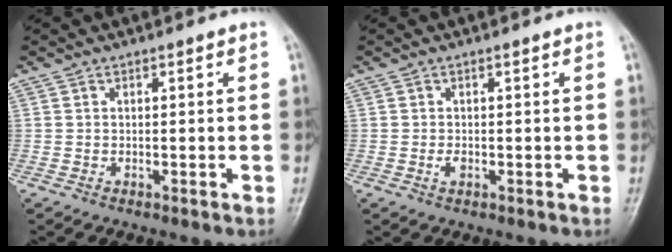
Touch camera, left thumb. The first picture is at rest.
{"total": 1.2, "force": [-0.2, 0.7, 1.0], "torque": [-0.015, 0.000, -0.004]}